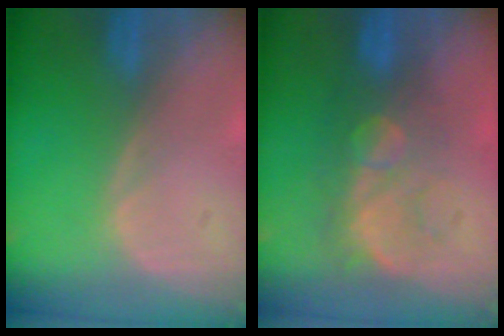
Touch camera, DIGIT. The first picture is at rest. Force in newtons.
{"total": 8.3, "press": 7.6, "slide": 3.6}